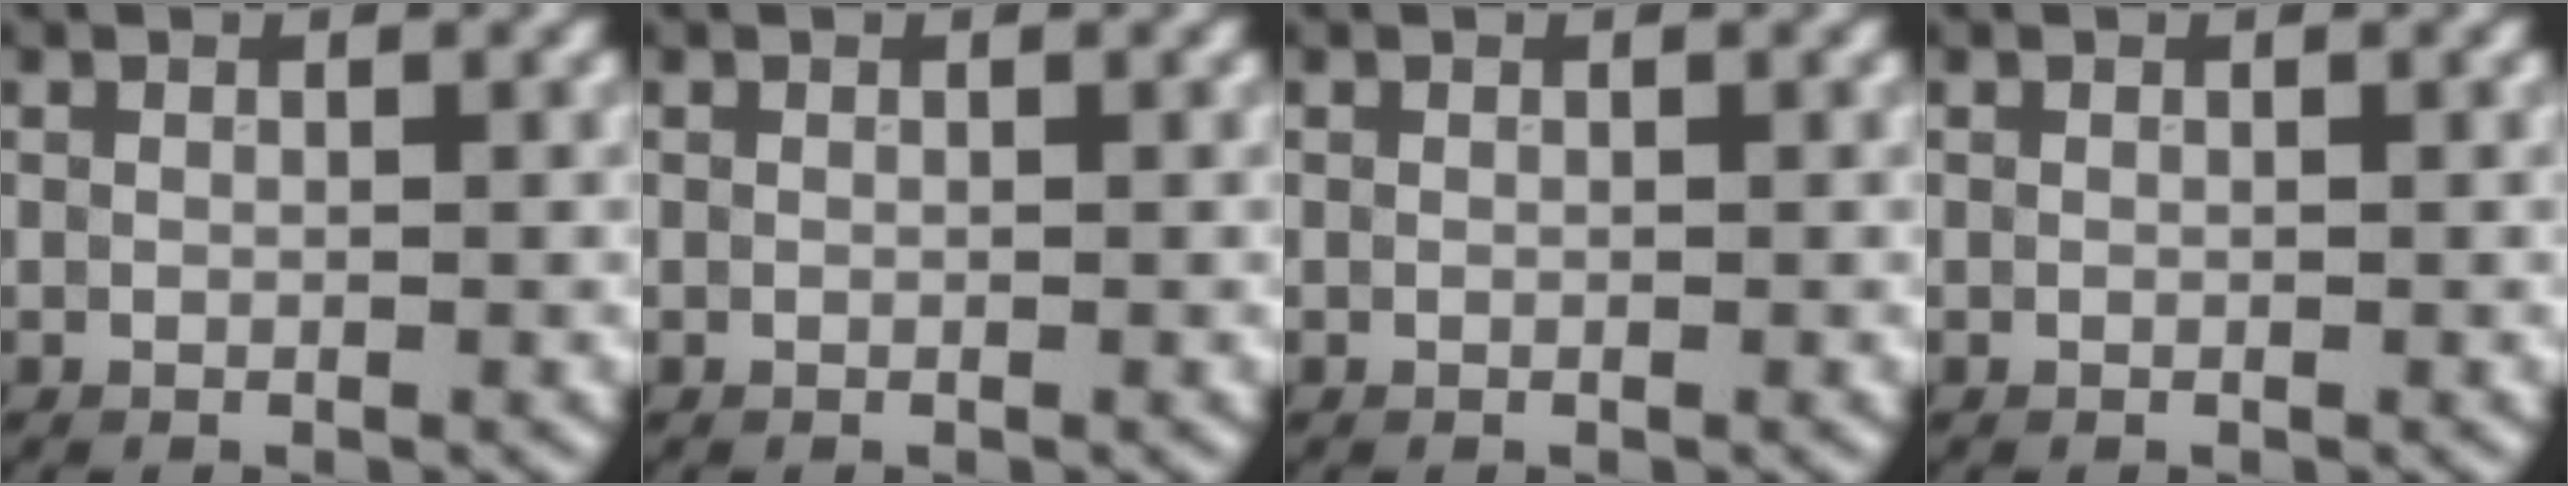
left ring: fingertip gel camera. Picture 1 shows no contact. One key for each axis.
{"total": 0.0}
{"total": 0.0}
{"total": 0.0}